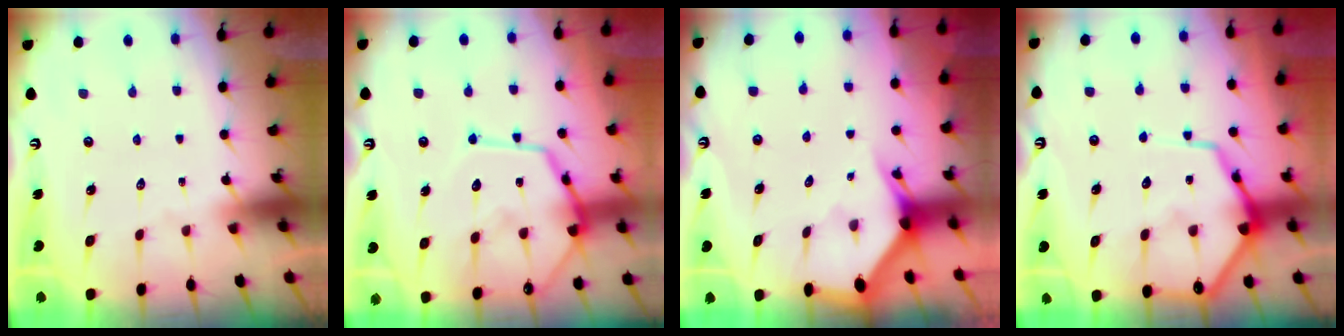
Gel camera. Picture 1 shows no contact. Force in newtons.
{"total": 14.8, "press": 14.7, "slide": 1.4}
{"total": 2.8, "press": 2.8, "slide": 0.2}
{"total": 11.1, "press": 11.1, "slide": 1.1}